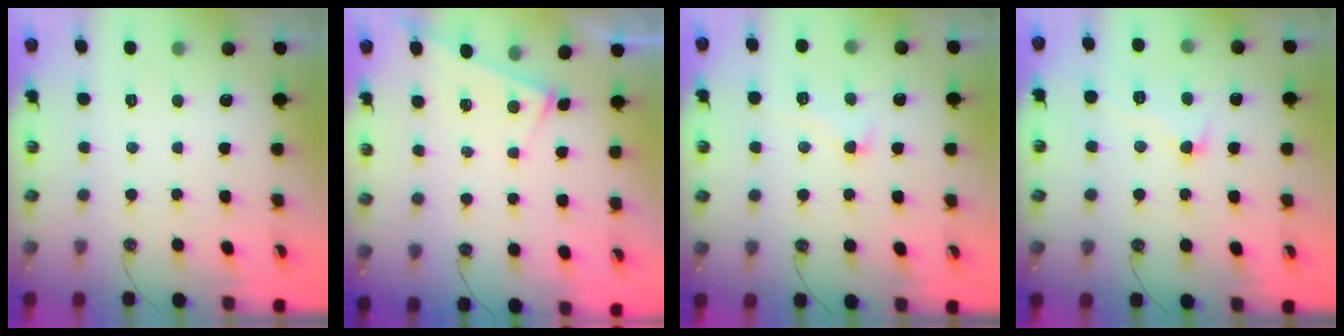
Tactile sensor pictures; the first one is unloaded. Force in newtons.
{"total": 2.9, "press": 2.9, "slide": 0.2}
{"total": 1.1, "press": 0.4, "slide": 1.0}
{"total": 1.0, "press": 0.3, "slide": 0.9}